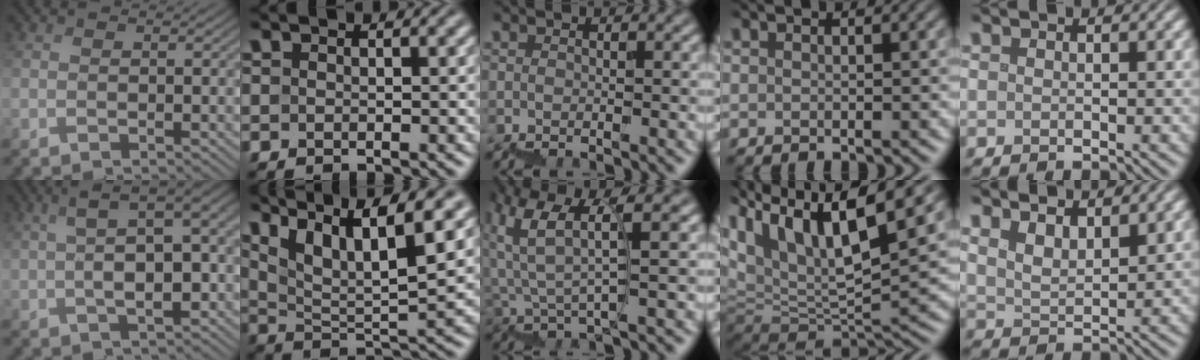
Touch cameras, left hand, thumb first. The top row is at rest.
{"thumb": {"total": 9.8, "force": [1.1, 4.1, 8.8], "torque": [-0.166, 0.007, 0.018]}, "index": {"total": 11.6, "force": [7.5, 3.0, 8.3], "torque": [-0.154, 0.015, 0.106]}, "middle": {"total": 4.1, "force": [2.6, 0.1, 3.2], "torque": [-0.075, 0.010, 0.045]}, "ring": {"total": 12.7, "force": [5.9, 5.1, 10.0], "torque": [-0.188, 0.009, 0.112]}, "little": {"total": 3.8, "force": [2.8, 1.3, 2.1], "torque": [-0.042, 0.007, 0.049]}}